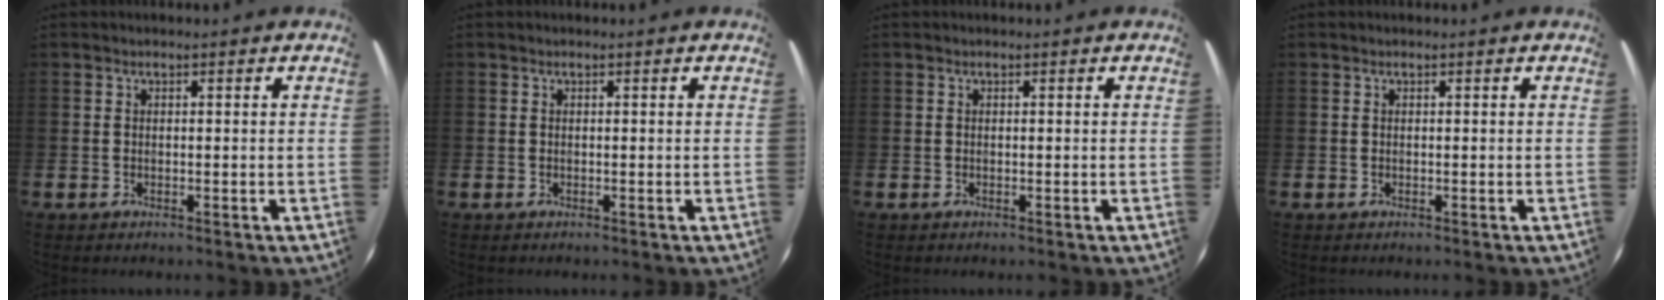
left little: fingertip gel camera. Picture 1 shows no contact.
{"total": 0.0}
{"total": 0.0}
{"total": 0.0}